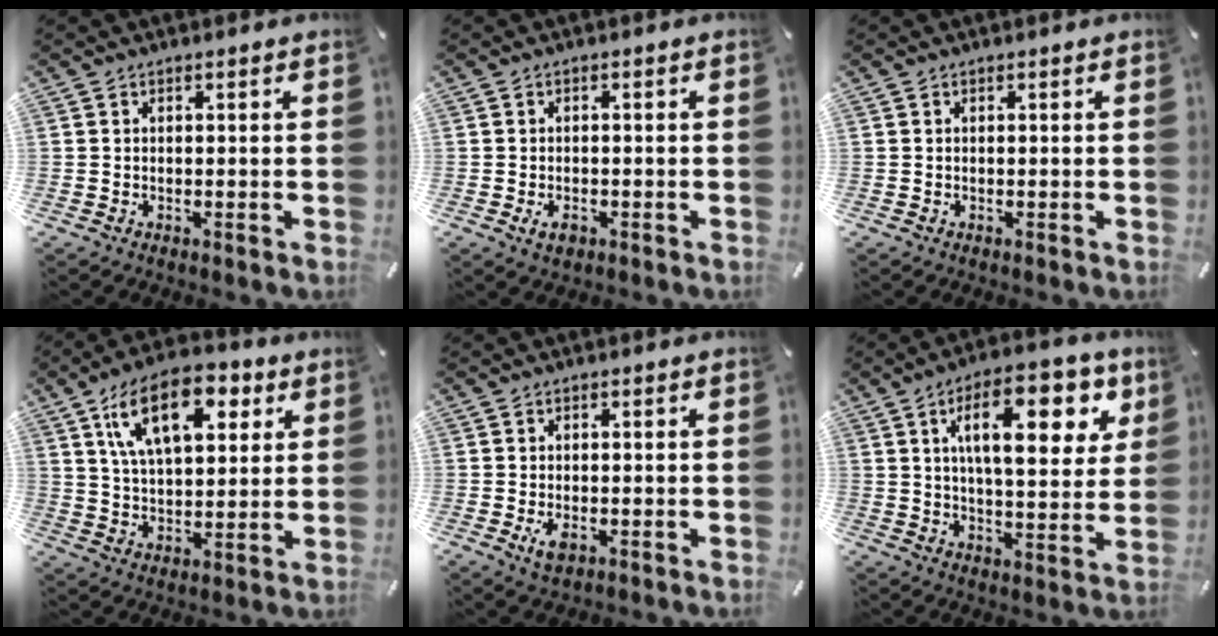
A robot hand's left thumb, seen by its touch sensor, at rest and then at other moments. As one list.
[{"total": 2.6, "force": [-1.1, 1.6, 1.8], "torque": [-0.039, 0.002, -0.021]}, {"total": 0.0}, {"total": 17.0, "force": [8.0, 8.9, 12.0], "torque": [-0.204, -0.011, 0.136]}, {"total": 3.4, "force": [-1.0, 1.9, 2.6], "torque": [-0.065, -0.002, -0.021]}, {"total": 18.6, "force": [7.7, 7.8, 15.0], "torque": [-0.224, -0.012, 0.117]}]